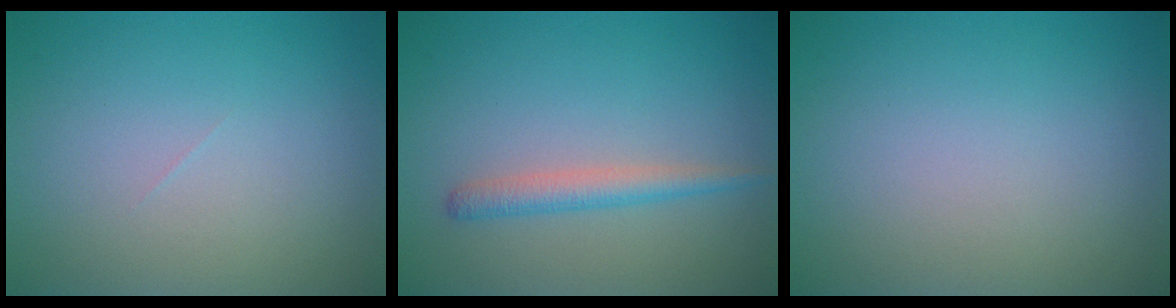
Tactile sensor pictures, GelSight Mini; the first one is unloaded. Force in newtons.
{"total": 2.1, "press": 2.1, "slide": 0.1}
{"total": 0.0}